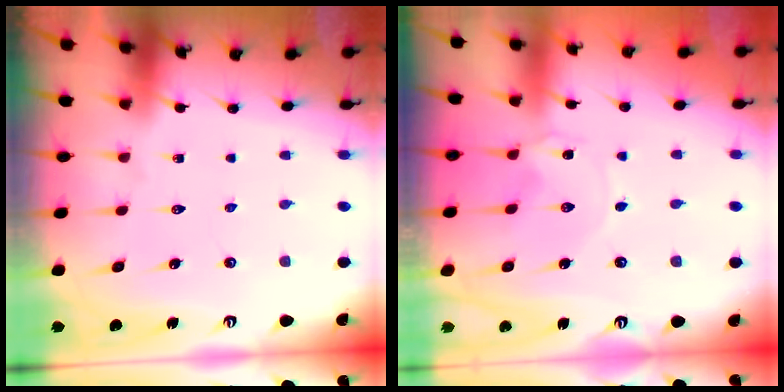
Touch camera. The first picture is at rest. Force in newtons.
{"total": 1.2, "press": 1.2, "slide": 0.3}